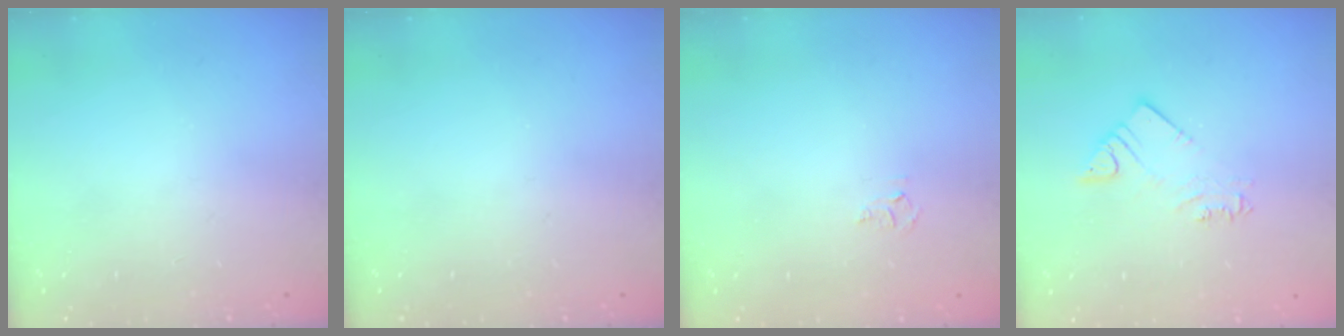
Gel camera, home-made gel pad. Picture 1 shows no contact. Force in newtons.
{"total": 0.0}
{"total": 3.8, "press": 3.8, "slide": 0.4}
{"total": 3.4, "press": 3.4, "slide": 0.2}